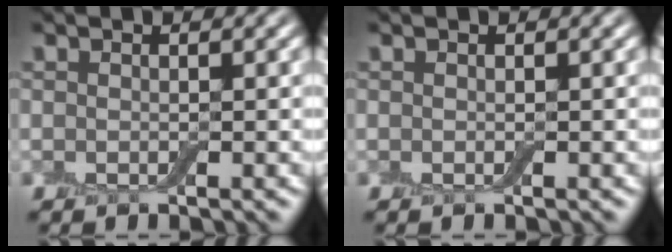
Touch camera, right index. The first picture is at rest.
{"total": 0.0}